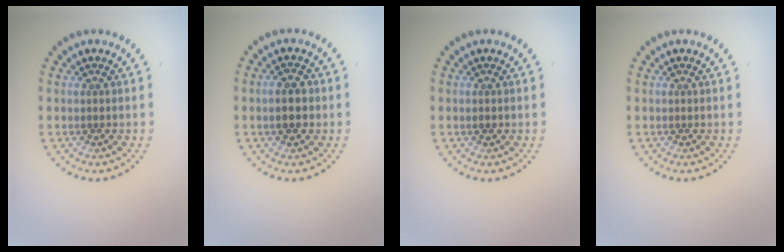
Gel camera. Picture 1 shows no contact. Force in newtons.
{"total": 2.5, "press": 2.5, "slide": 0.1}
{"total": 0.6, "press": 0.6, "slide": 0.1}
{"total": 0.0}